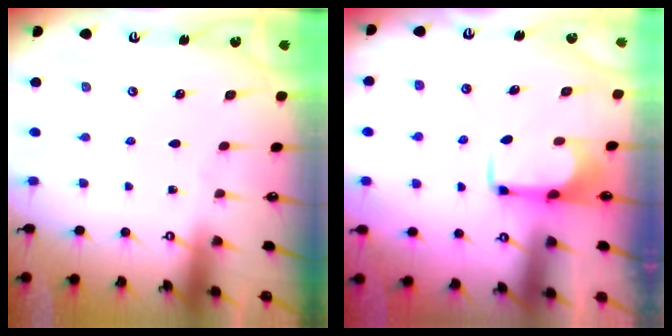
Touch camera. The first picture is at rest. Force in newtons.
{"total": 2.0, "press": 2.0, "slide": 0.4}